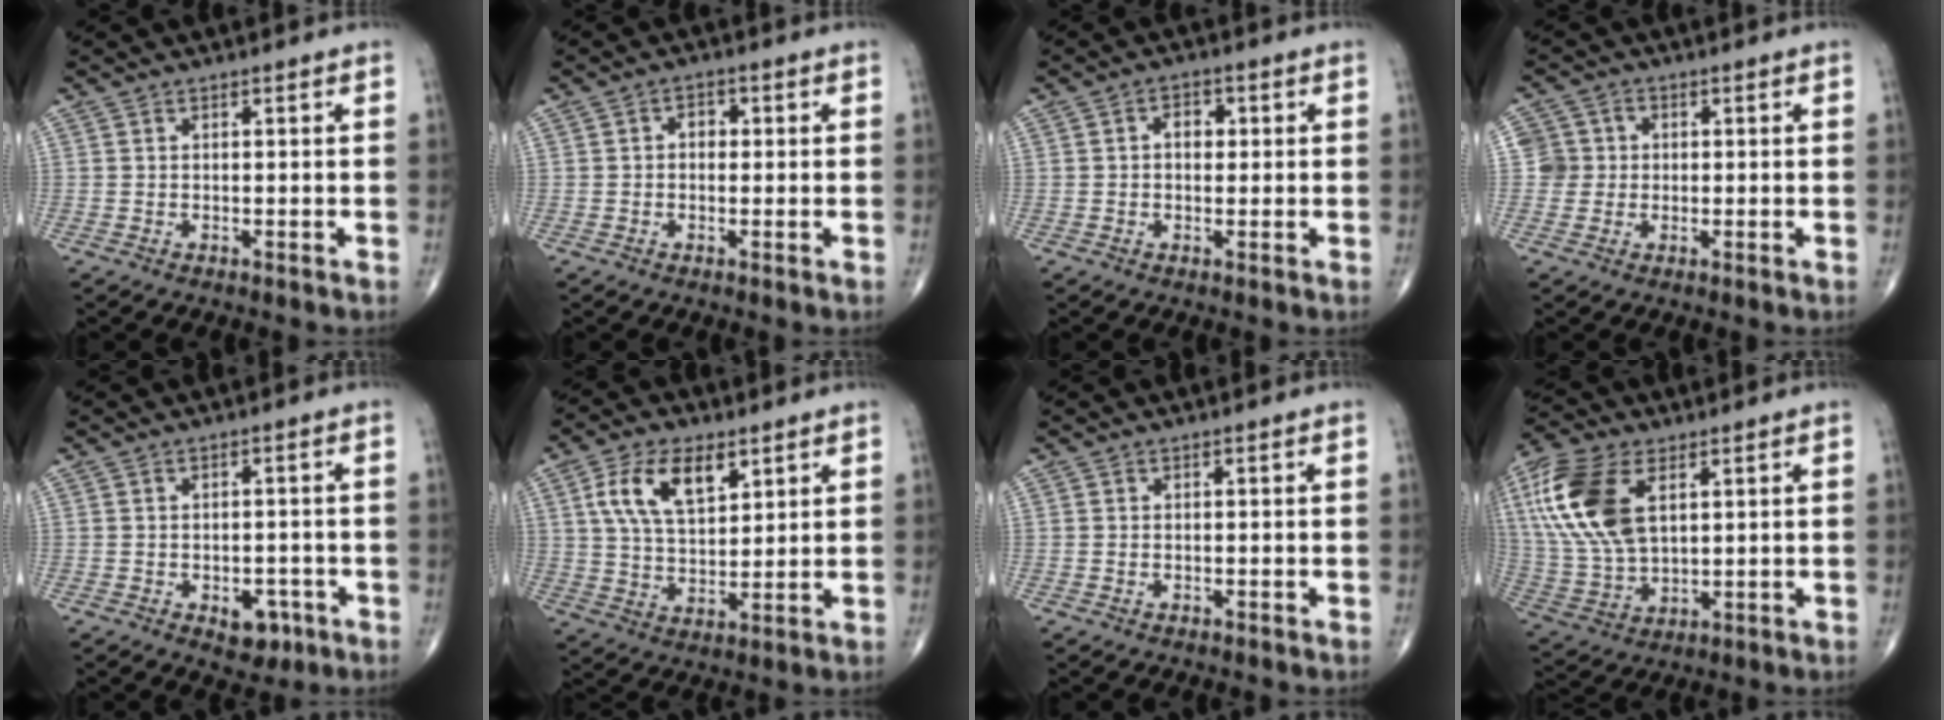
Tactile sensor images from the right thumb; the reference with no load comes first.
{"total": 2.6, "force": [0.2, 1.9, 1.7], "torque": [-0.012, 0.011, -0.001]}
{"total": 3.4, "force": [0.4, 2.4, 2.4], "torque": [-0.022, 0.010, 0.003]}
{"total": 4.1, "force": [0.1, 4.1, 0.3], "torque": [0.028, 0.010, -0.005]}
{"total": 5.0, "force": [-2.1, 3.2, 3.2], "torque": [-0.022, 0.011, -0.021]}
{"total": 11.6, "force": [5.0, 6.0, 8.6], "torque": [-0.147, -0.013, 0.098]}
{"total": 0.0}
{"total": 18.3, "force": [5.9, 10.1, 14.1], "torque": [-0.302, -0.011, 0.115]}